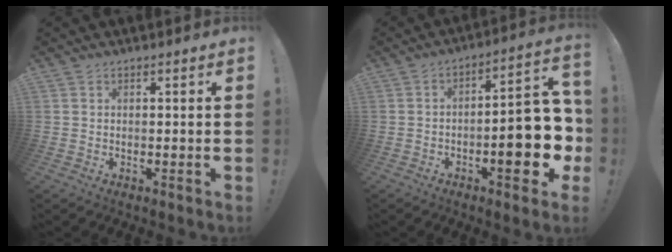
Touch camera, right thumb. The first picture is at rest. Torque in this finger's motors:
{"motor_torque": [2.54, 2.52, 1.31, -1.06, 0.10]}